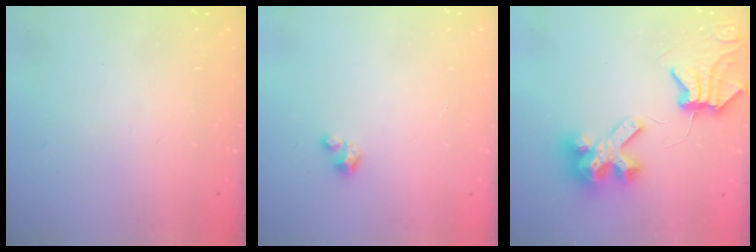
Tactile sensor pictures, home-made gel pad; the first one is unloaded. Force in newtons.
{"total": 2.7, "press": 2.7, "slide": 0.2}
{"total": 8.9, "press": 8.8, "slide": 1.1}